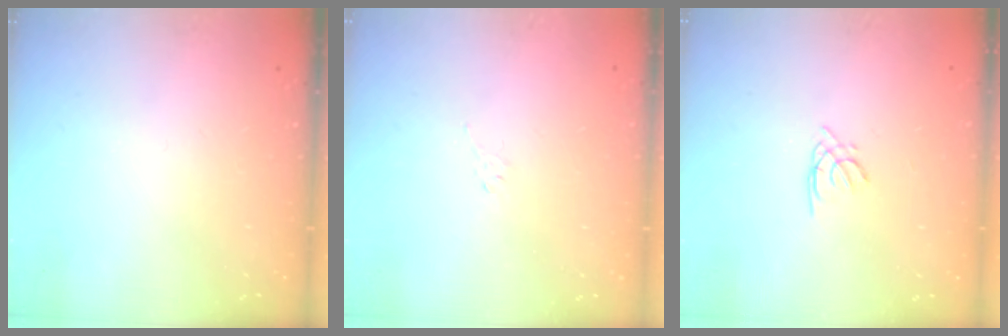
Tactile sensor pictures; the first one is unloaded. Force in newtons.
{"total": 4.3, "press": 4.2, "slide": 0.9}
{"total": 1.4, "press": 1.3, "slide": 0.3}